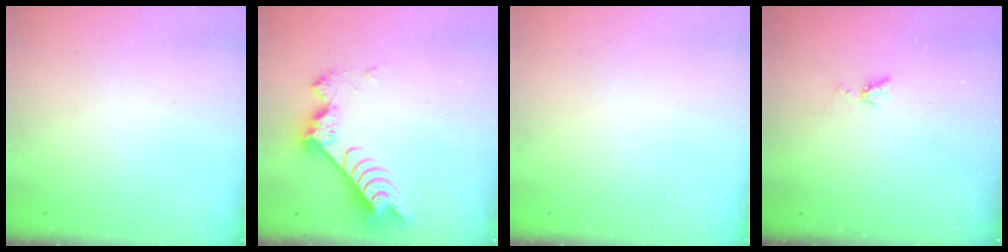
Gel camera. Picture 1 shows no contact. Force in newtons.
{"total": 9.5, "press": 9.4, "slide": 1.0}
{"total": 0.0}
{"total": 4.0, "press": 3.9, "slide": 0.5}